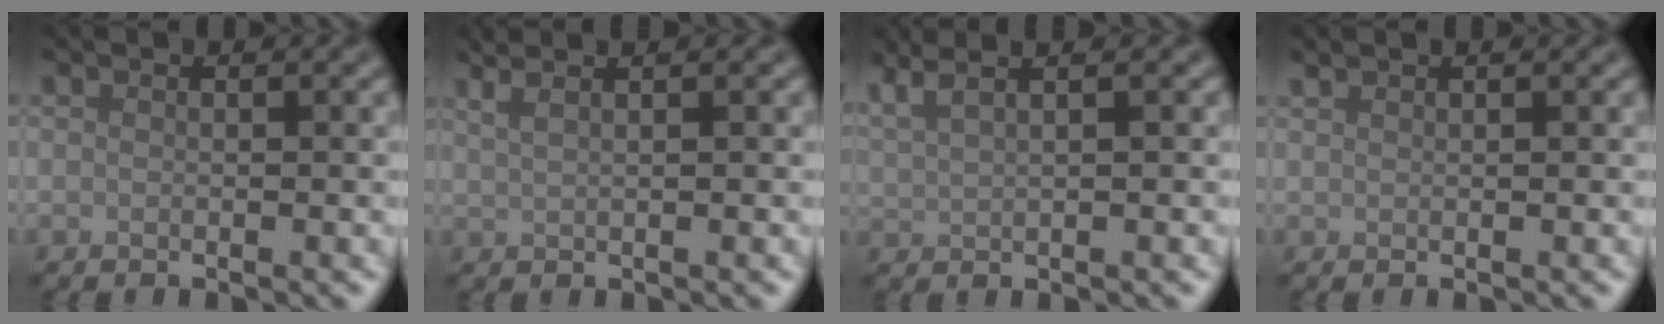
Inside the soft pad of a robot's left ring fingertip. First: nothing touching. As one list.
[{"total": 4.0, "force": [2.7, 1.8, 2.4], "torque": [-0.022, 0.025, 0.015]}, {"total": 4.7, "force": [3.3, 1.7, 2.8], "torque": [-0.048, 0.034, 0.037]}, {"total": 0.6, "force": [0.6, 0.1, 0.1], "torque": [0.002, 0.002, 0.013]}]